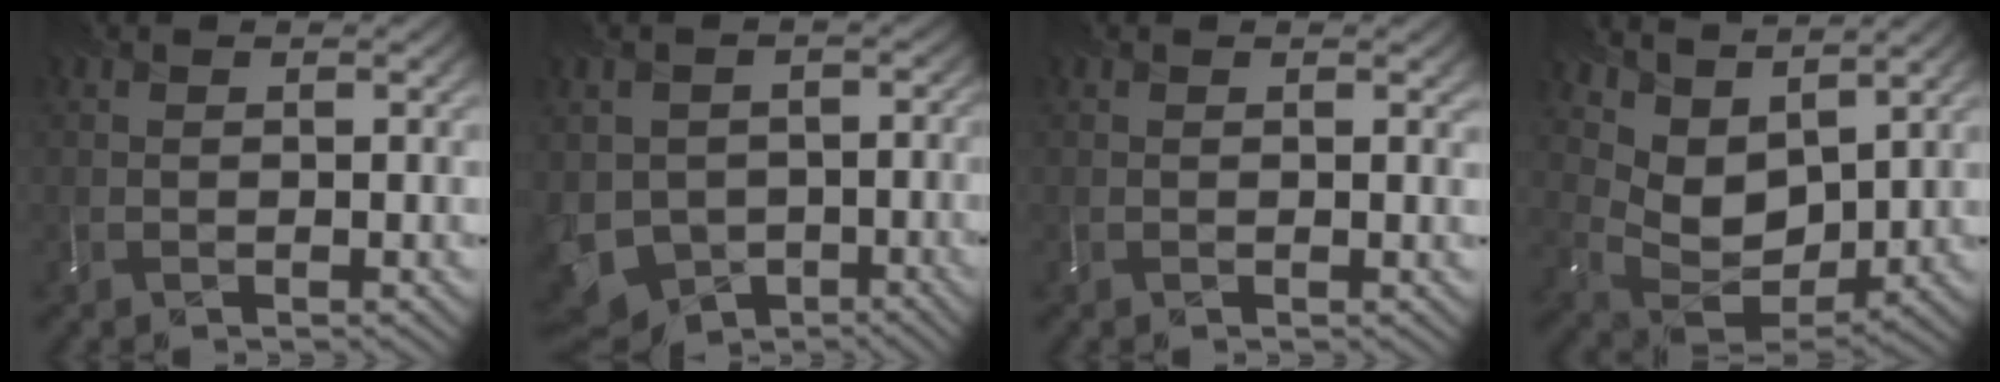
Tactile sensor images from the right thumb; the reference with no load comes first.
{"total": 10.9, "force": [-3.4, 9.1, 5.0], "torque": [-0.139, -0.045, -0.054]}
{"total": 0.5, "force": [0.4, 0.1, 0.3], "torque": [-0.003, -0.002, 0.005]}
{"total": 9.4, "force": [6.3, 5.2, 4.8], "torque": [-0.127, 0.000, 0.116]}